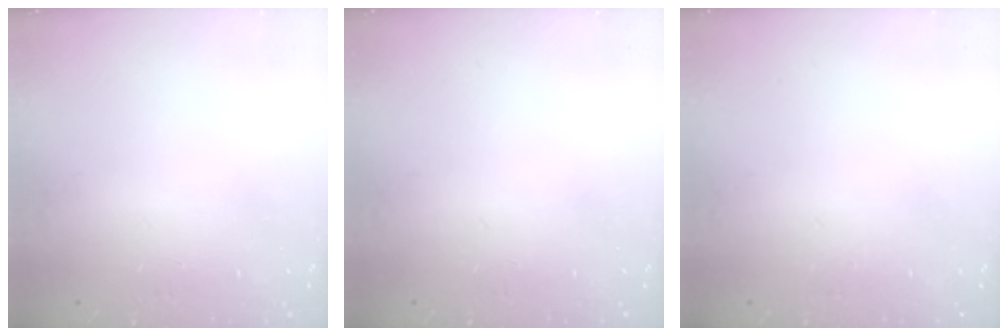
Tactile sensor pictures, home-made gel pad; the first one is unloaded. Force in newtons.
{"total": 0.0}
{"total": 0.0}